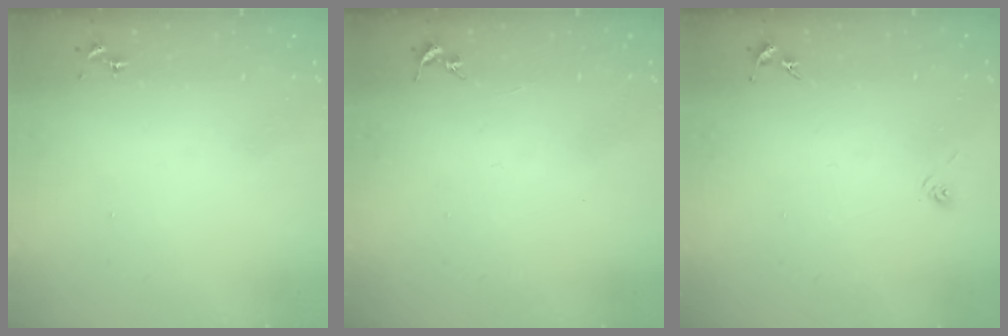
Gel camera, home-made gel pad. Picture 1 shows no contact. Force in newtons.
{"total": 0.0}
{"total": 2.9, "press": 2.5, "slide": 1.5}